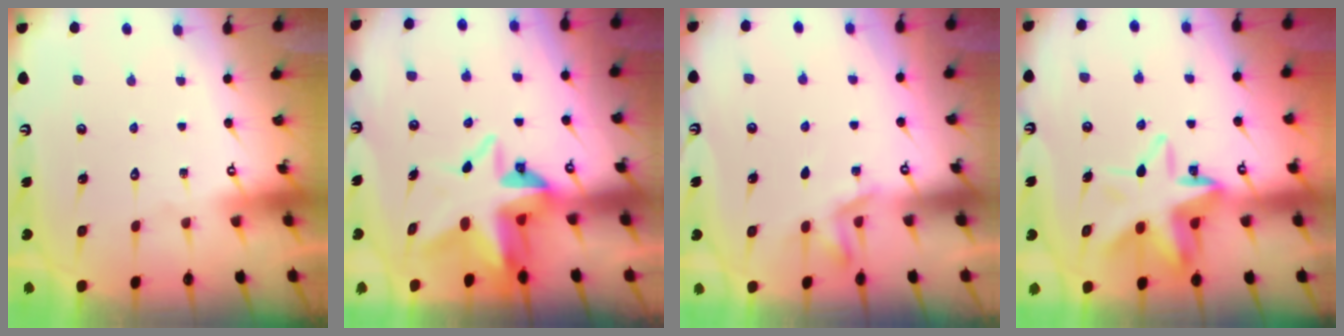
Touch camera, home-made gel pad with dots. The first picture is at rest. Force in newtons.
{"total": 8.1, "press": 7.9, "slide": 1.8}
{"total": 2.7, "press": 2.3, "slide": 1.5}
{"total": 11.6, "press": 11.2, "slide": 3.0}